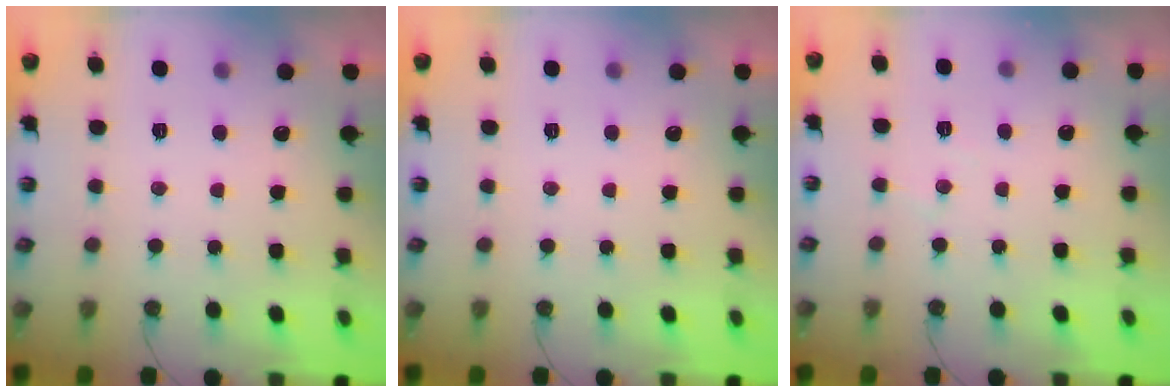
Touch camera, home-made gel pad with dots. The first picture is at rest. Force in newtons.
{"total": 0.0}
{"total": 4.3, "press": 4.3, "slide": 0.7}